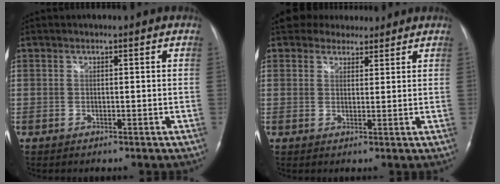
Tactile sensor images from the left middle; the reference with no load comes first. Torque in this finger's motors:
{"motor_torque": [1.00, -1.13, 0.09, 0.08]}